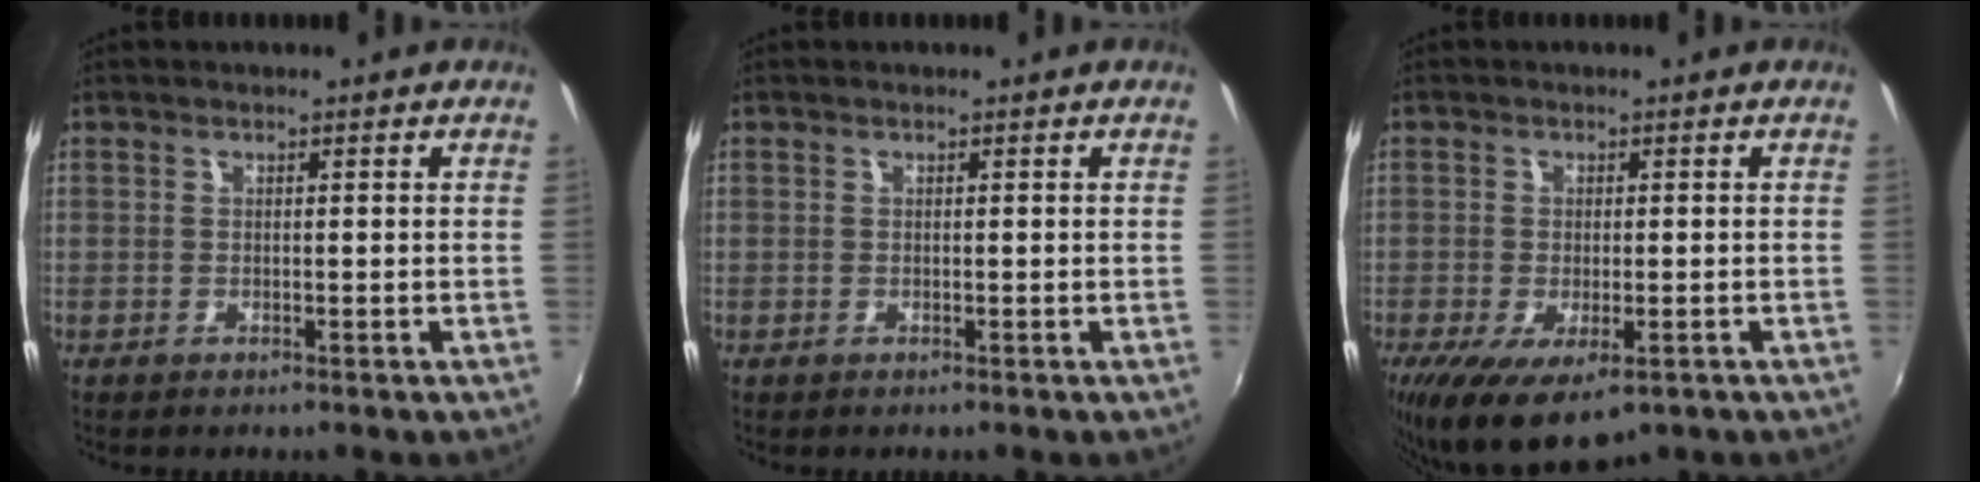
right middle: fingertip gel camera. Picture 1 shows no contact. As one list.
[{"total": 0.0}, {"total": 9.6, "force": [-5.3, 4.0, 7.0], "torque": [-0.140, -0.043, -0.078]}]